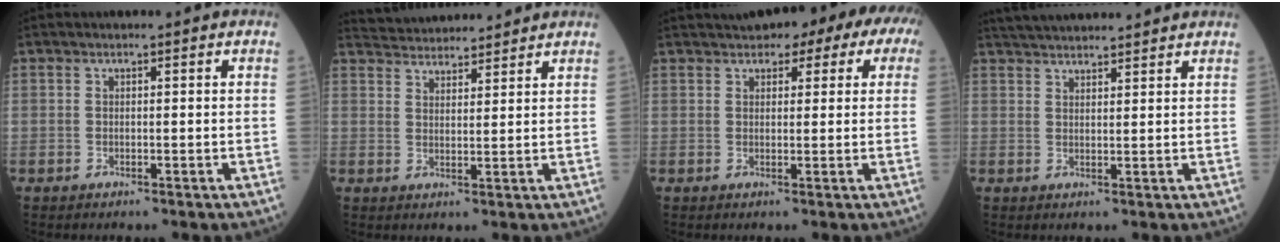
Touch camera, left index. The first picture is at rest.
{"total": 8.8, "force": [8.6, 1.2, 1.6], "torque": [-0.034, 0.029, 0.133]}
{"total": 11.1, "force": [6.6, 4.3, 7.8], "torque": [-0.096, 0.046, 0.073]}
{"total": 9.8, "force": [9.1, 0.9, 3.4], "torque": [-0.059, 0.035, 0.137]}